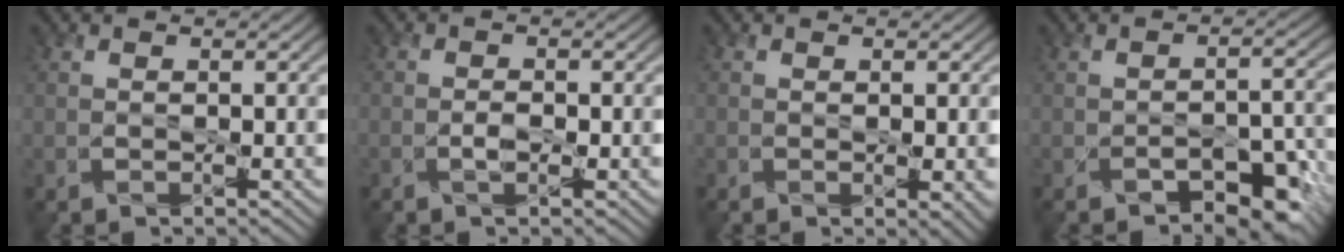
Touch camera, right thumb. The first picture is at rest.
{"total": 1.3, "force": [-0.7, 0.5, 1.0], "torque": [-0.016, 0.003, -0.017]}
{"total": 1.9, "force": [-0.3, 1.0, 1.6], "torque": [-0.020, -0.004, -0.007]}
{"total": 5.6, "force": [-3.3, 2.6, 3.6], "torque": [-0.041, -0.002, -0.049]}